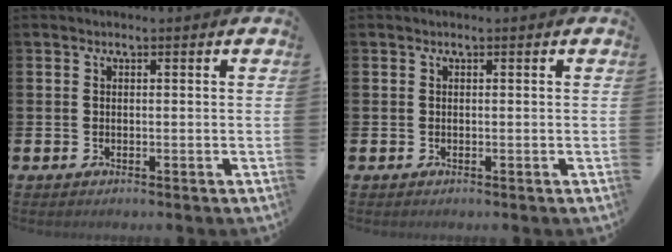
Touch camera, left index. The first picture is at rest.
{"total": 0.0}